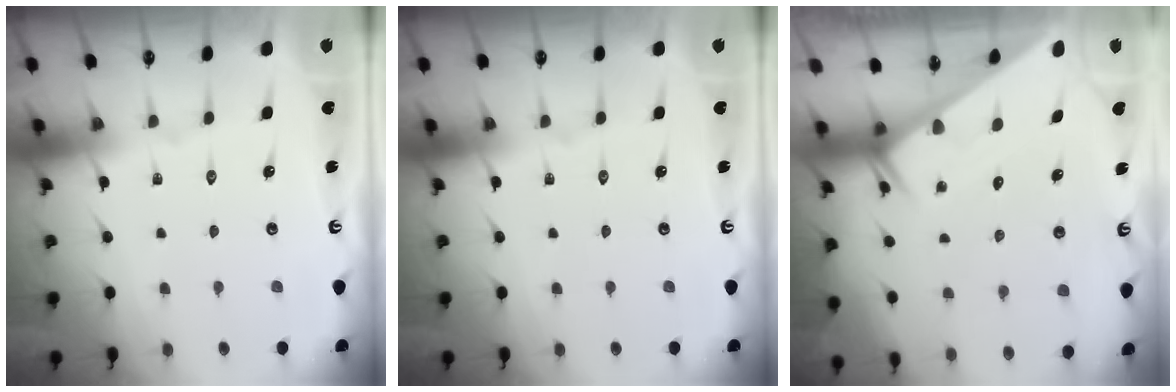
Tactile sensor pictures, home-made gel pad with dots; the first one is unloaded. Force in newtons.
{"total": 0.0}
{"total": 3.6, "press": 3.6, "slide": 0.4}